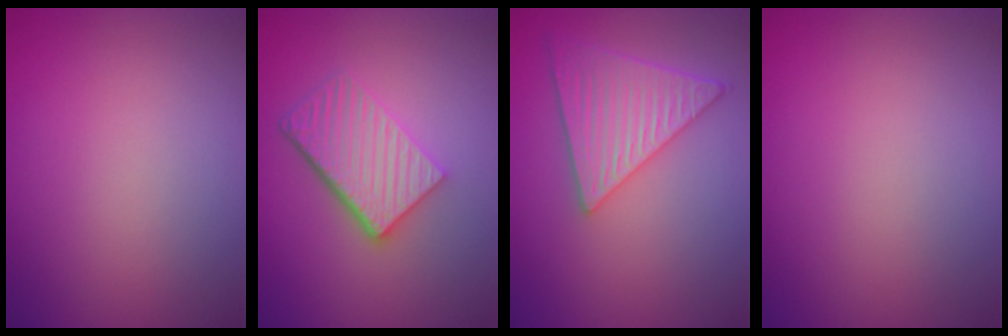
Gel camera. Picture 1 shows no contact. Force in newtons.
{"total": 5.3, "press": 3.8, "slide": 3.8}
{"total": 5.8, "press": 4.9, "slide": 3.1}
{"total": 0.0}